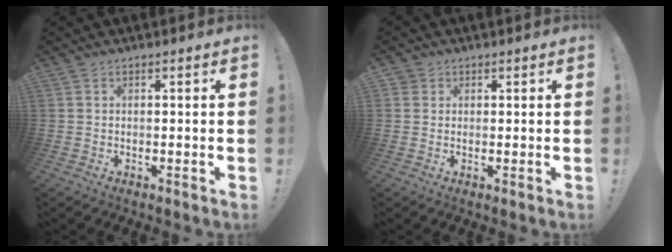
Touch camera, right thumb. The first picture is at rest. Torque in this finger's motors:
{"motor_torque": [0.09, 0.07, -0.08, 0.33, -0.09]}